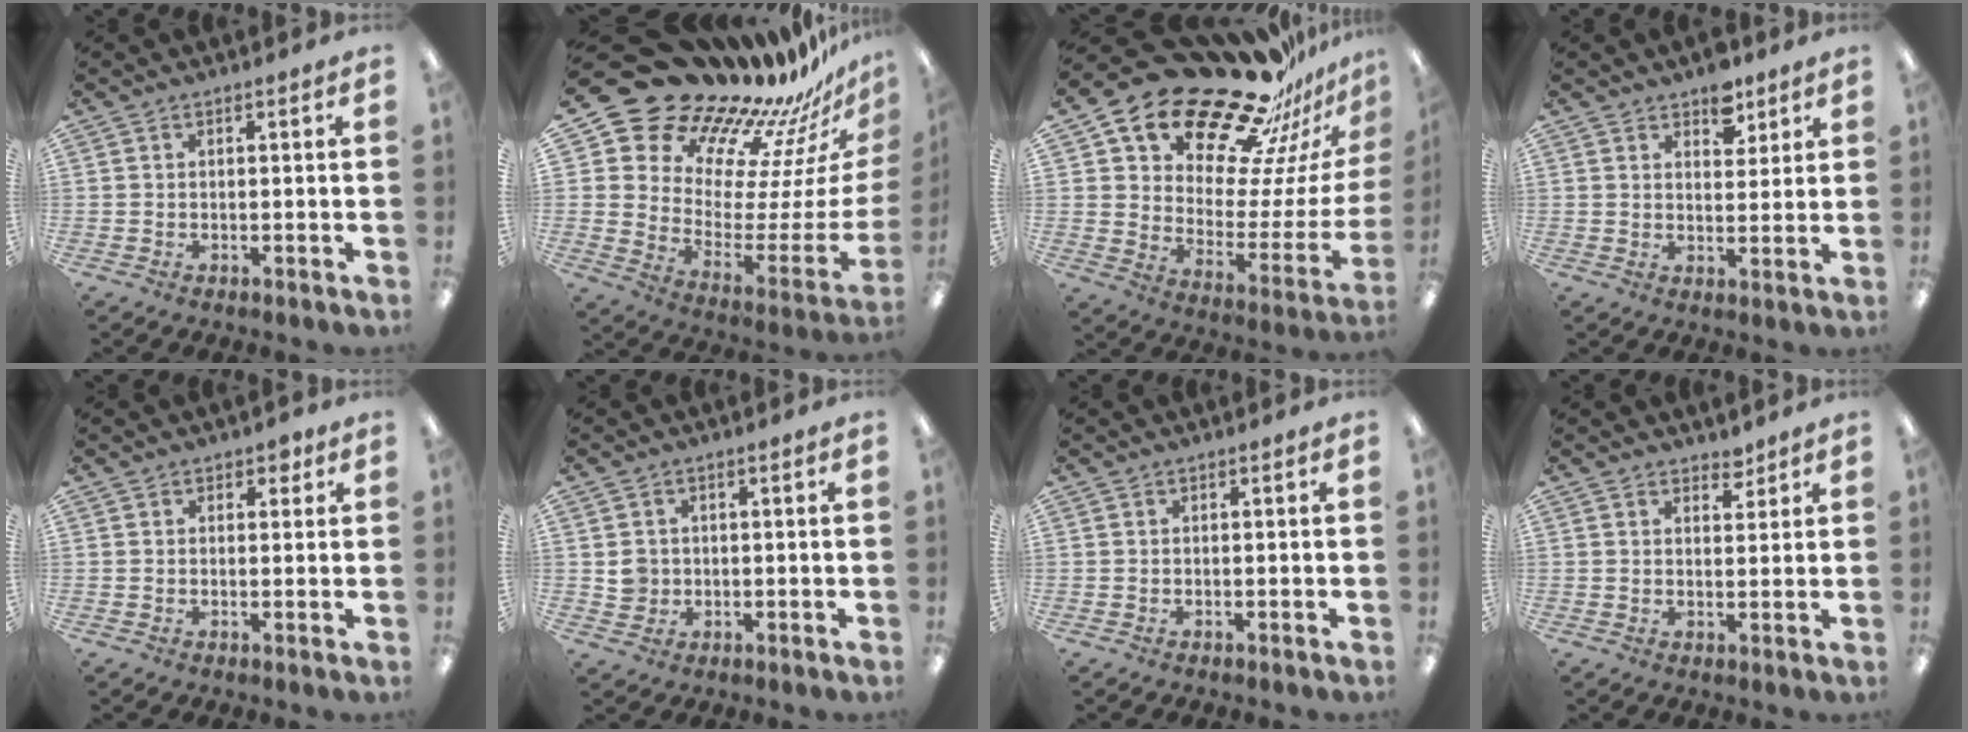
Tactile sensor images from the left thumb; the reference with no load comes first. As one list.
[{"total": 24.1, "force": [21.3, 9.7, 5.4], "torque": [-0.077, -0.200, 0.404]}, {"total": 23.8, "force": [20.2, 8.7, 9.0], "torque": [-0.140, -0.165, 0.352]}, {"total": 6.1, "force": [4.5, 3.4, 2.4], "torque": [-0.013, -0.024, 0.074]}, {"total": 2.1, "force": [1.2, 1.5, 0.9], "torque": [-0.003, -0.002, 0.019]}, {"total": 3.6, "force": [0.4, 3.6, 0.6], "torque": [-0.001, 0.000, 0.005]}, {"total": 0.0}, {"total": 3.1, "force": [2.7, 1.4, 0.6], "torque": [0.010, -0.020, 0.047]}]